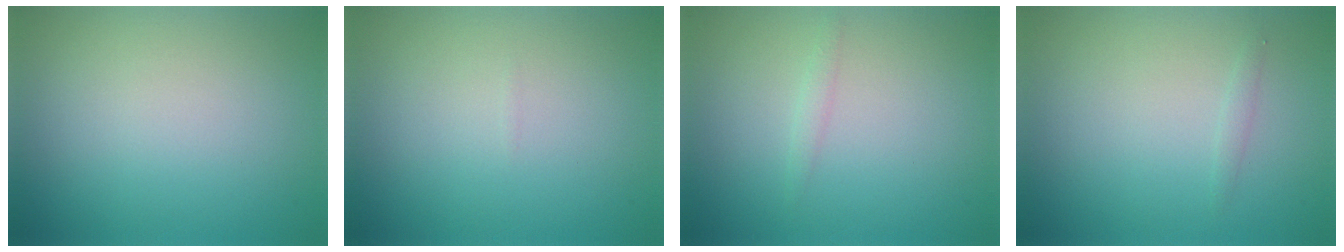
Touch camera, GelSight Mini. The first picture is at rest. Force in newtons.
{"total": 0.0}
{"total": 0.7, "press": 0.7, "slide": 0.1}
{"total": 0.6, "press": 0.6, "slide": 0.0}